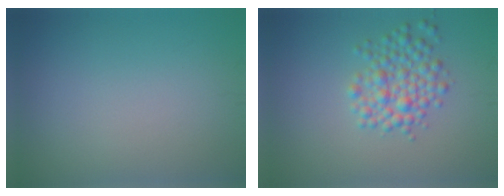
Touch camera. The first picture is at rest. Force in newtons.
{"total": 3.6, "press": 3.6, "slide": 0.0}